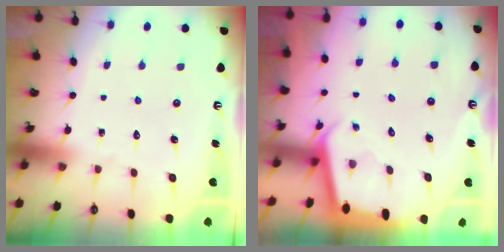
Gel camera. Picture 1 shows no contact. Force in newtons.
{"total": 2.0, "press": 2.0, "slide": 0.1}